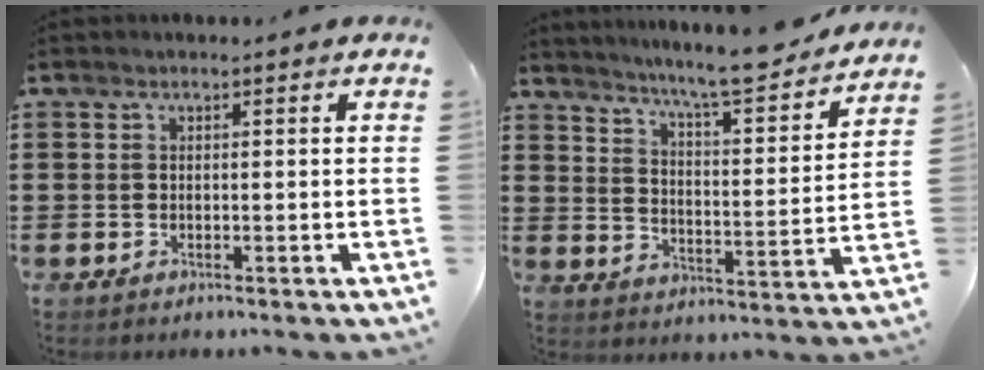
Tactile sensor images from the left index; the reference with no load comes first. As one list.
[{"total": 7.8, "force": [7.2, -0.8, 2.7], "torque": [-0.064, -0.060, 0.117]}]